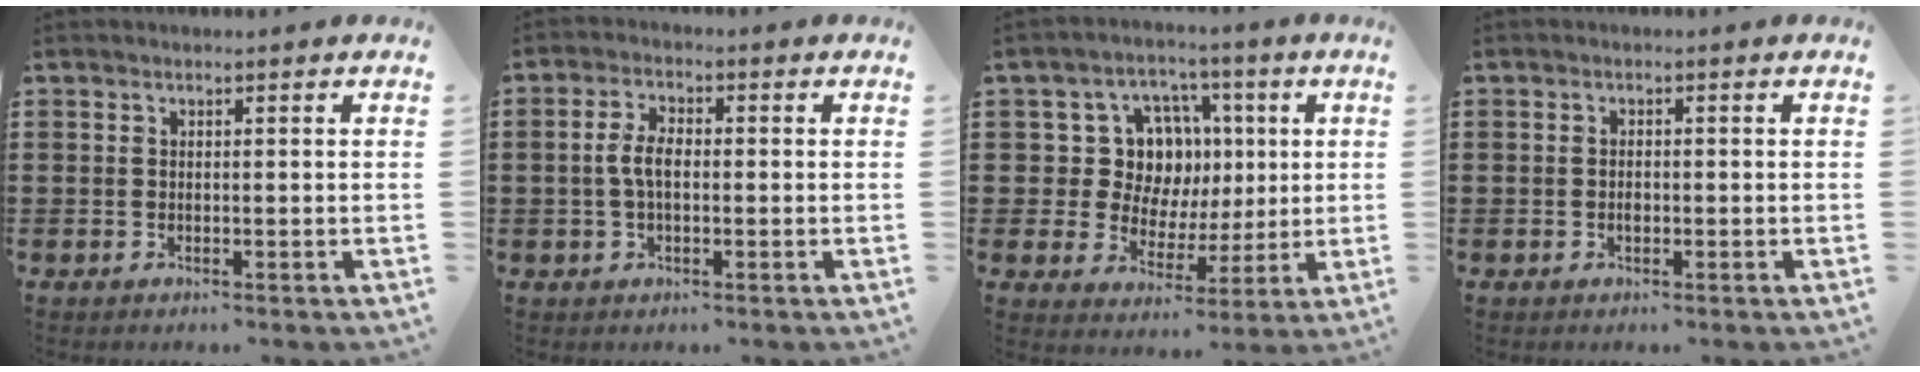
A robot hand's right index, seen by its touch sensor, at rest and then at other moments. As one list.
[{"total": 4.0, "force": [-0.1, 1.5, 3.7], "torque": [-0.086, -0.003, -0.009]}, {"total": 10.0, "force": [2.1, 8.6, 4.7], "torque": [-0.101, 0.012, 0.049]}, {"total": 1.2, "force": [-0.3, 0.5, 1.1], "torque": [-0.023, -0.002, -0.005]}]